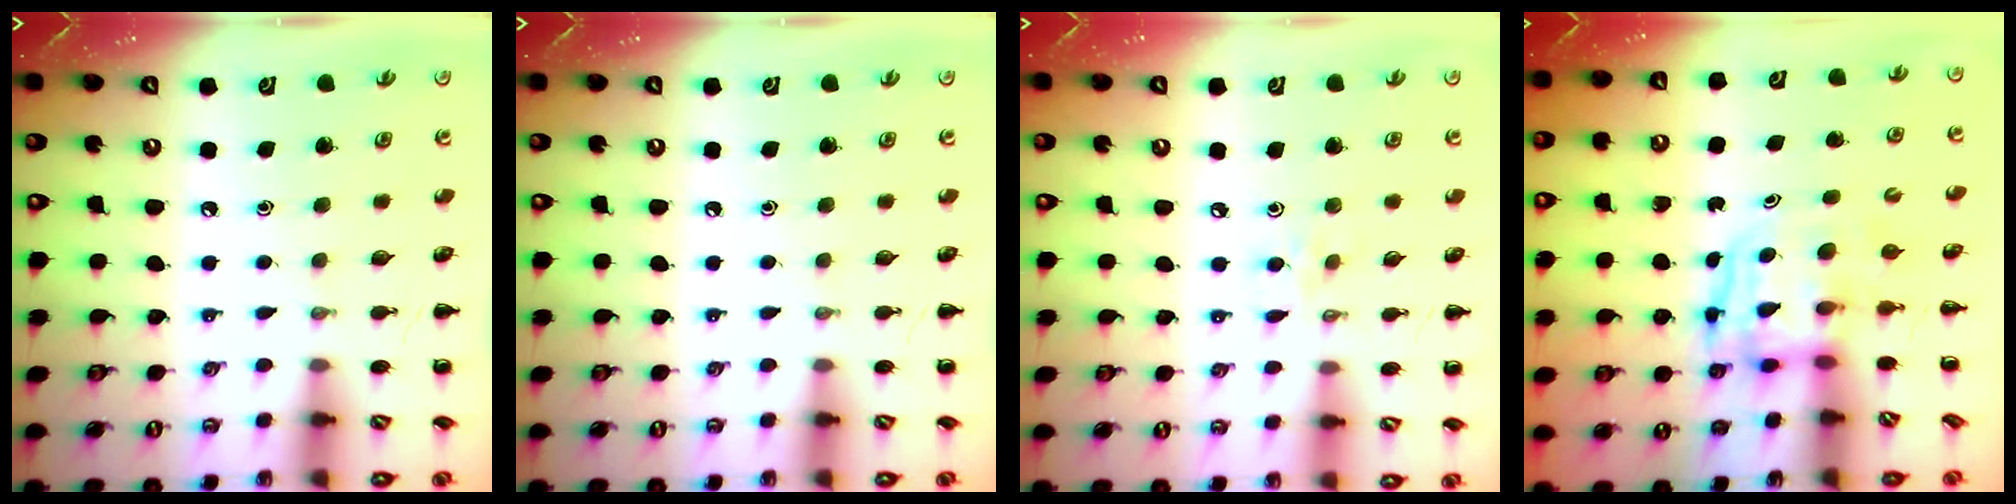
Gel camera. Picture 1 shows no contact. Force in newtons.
{"total": 0.0}
{"total": 3.8, "press": 3.6, "slide": 1.4}
{"total": 4.0, "press": 3.9, "slide": 0.4}